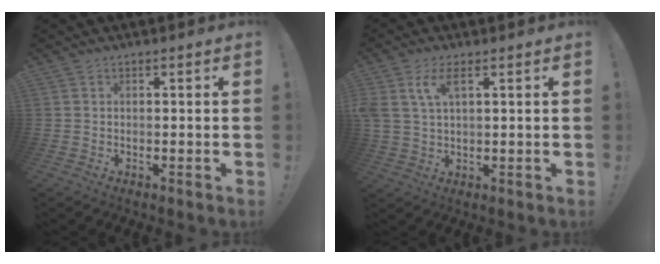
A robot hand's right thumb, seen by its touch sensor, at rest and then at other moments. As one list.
[{"total": 6.8, "force": [3.1, 2.9, 5.4], "torque": [-0.112, -0.005, 0.053]}]